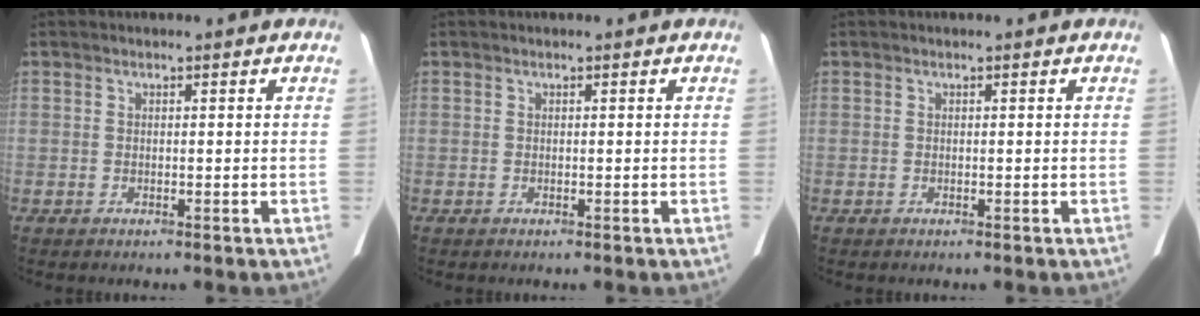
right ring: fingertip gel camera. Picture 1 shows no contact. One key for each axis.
{"total": 0.0}
{"total": 0.0}